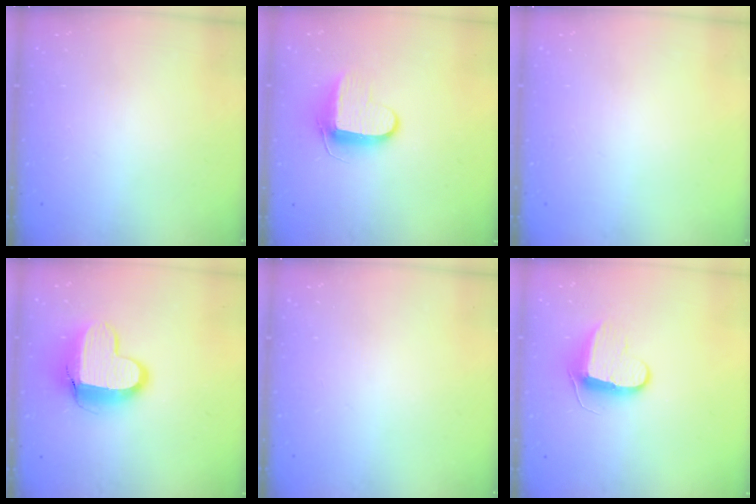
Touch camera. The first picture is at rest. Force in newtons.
{"total": 9.8, "press": 9.7, "slide": 1.1}
{"total": 0.0}
{"total": 13.3, "press": 13.3, "slide": 0.9}
{"total": 0.0}
{"total": 9.9, "press": 9.9, "slide": 0.2}